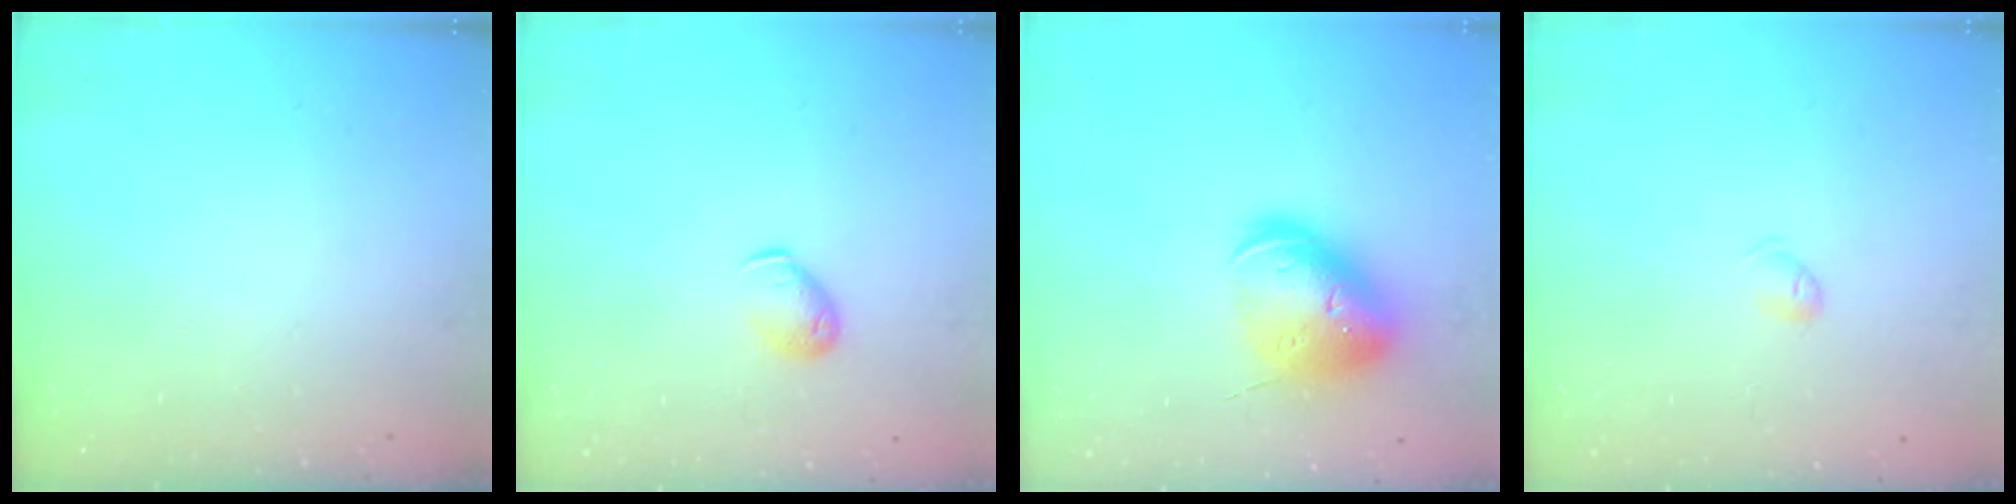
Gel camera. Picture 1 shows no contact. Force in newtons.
{"total": 6.2, "press": 6.2, "slide": 0.9}
{"total": 18.0, "press": 17.7, "slide": 2.9}
{"total": 4.3, "press": 4.3, "slide": 0.8}